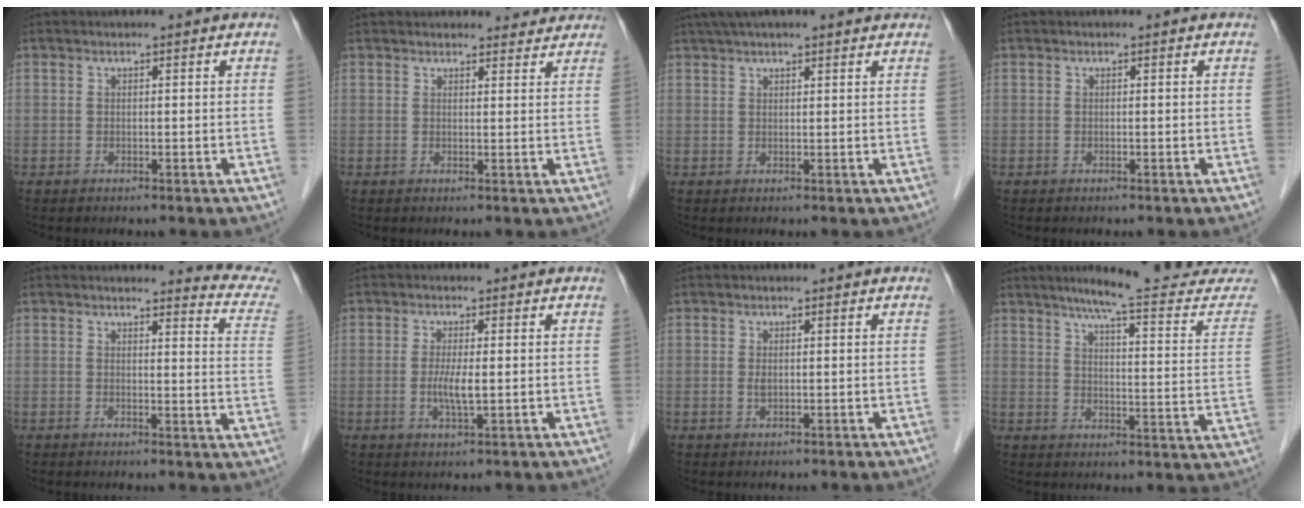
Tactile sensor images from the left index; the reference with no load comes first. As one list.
[{"total": 4.8, "force": [4.6, 1.3, 0.5], "torque": [0.001, 0.013, 0.051]}, {"total": 8.5, "force": [7.1, 1.2, 4.6], "torque": [-0.076, 0.045, 0.102]}, {"total": 0.0}, {"total": 8.9, "force": [8.9, -0.3, 0.2], "torque": [0.005, -0.092, 0.069]}, {"total": 3.4, "force": [-0.4, 0.5, 3.4], "torque": [-0.072, -0.006, -0.006]}, {"total": 0.6, "force": [0.0, 0.2, 0.6], "torque": [-0.015, -0.002, 0.002]}, {"total": 18.9, "force": [17.2, 0.3, 7.8], "torque": [-0.100, -0.063, 0.206]}]